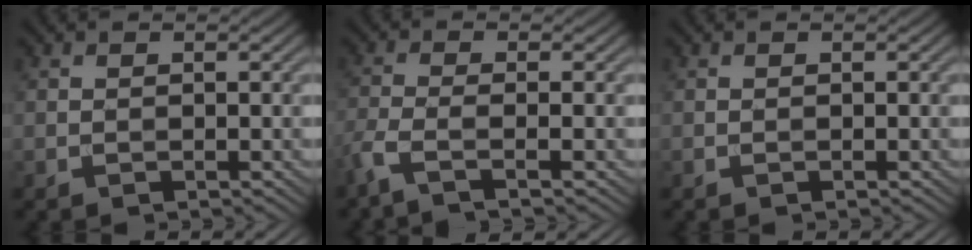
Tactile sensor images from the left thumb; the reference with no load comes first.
{"total": 3.6, "force": [-2.2, 0.6, 2.8], "torque": [-0.062, -0.004, -0.062]}
{"total": 0.0}